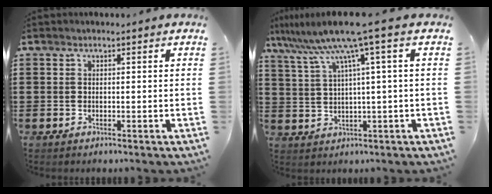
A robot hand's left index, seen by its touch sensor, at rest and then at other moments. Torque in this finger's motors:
{"motor_torque": [1.30, -0.84, 0.46, 0.21]}